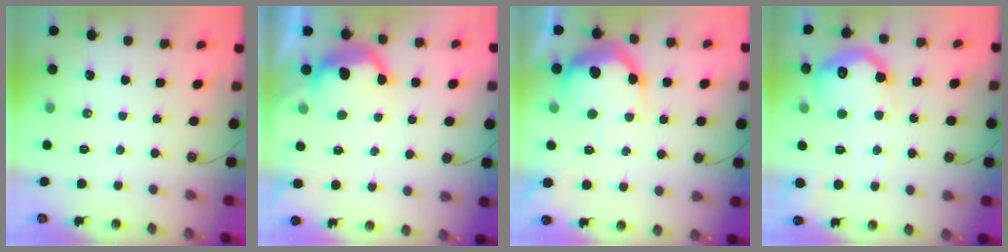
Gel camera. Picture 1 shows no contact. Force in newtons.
{"total": 10.7, "press": 10.7, "slide": 0.5}
{"total": 22.9, "press": 22.8, "slide": 1.9}
{"total": 19.7, "press": 19.7, "slide": 1.4}